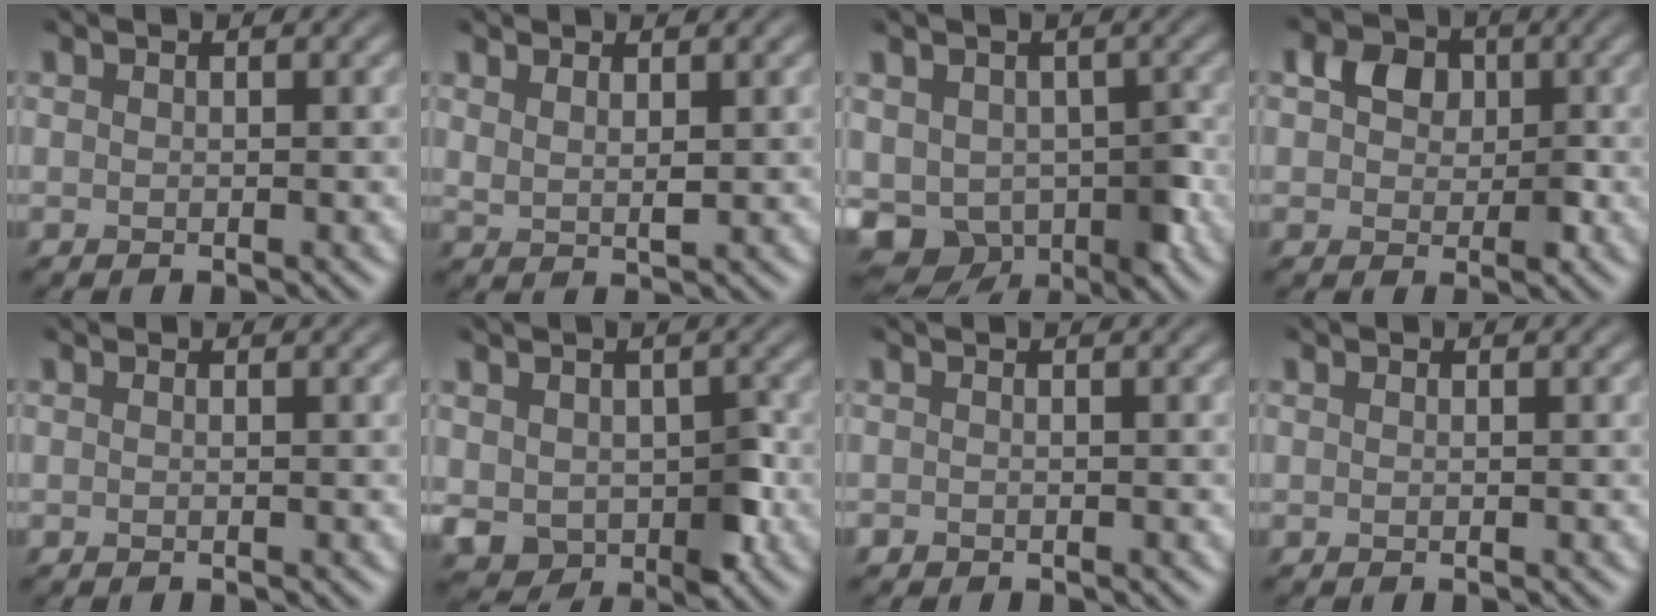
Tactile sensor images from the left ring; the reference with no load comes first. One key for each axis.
{"total": 1.3, "fx": 1.0, "fy": 0.4, "fz": 0.8, "tx": -0.015, "ty": -0.004, "tz": 0.017}
{"total": 8.0, "fx": -3.4, "fy": 6.0, "fz": 4.1, "tx": -0.042, "ty": -0.008, "tz": -0.059}
{"total": 3.5, "fx": 0.0, "fy": 3.0, "fz": 2.0, "tx": -0.033, "ty": -0.004, "tz": -0.017}
{"total": 0.0}
{"total": 4.7, "fx": -1.0, "fy": 3.6, "fz": 2.8, "tx": -0.038, "ty": -0.010, "tz": -0.027}
{"total": 0.0}
{"total": 0.0}